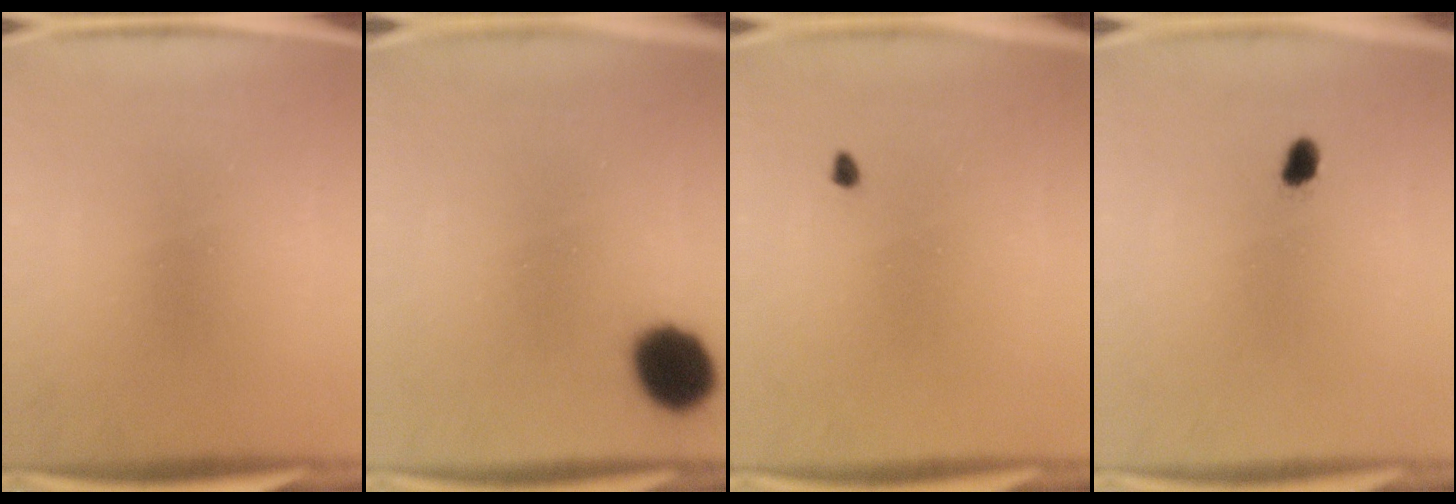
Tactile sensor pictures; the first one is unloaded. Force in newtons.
{"total": 11.0}
{"total": 0.7}
{"total": 1.8}